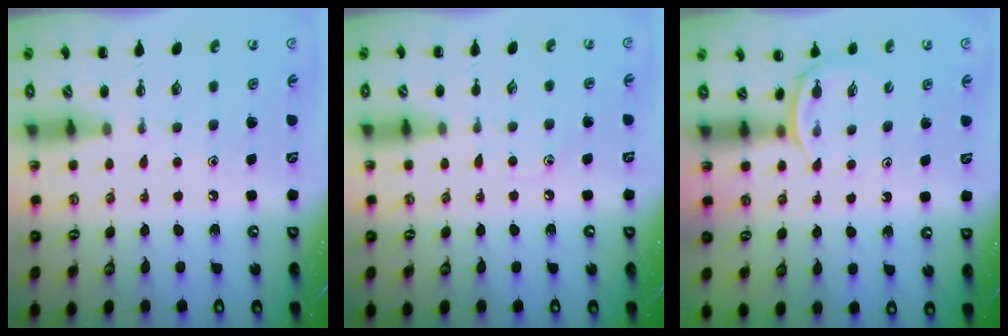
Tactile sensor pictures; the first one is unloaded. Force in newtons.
{"total": 5.7, "press": 5.3, "slide": 2.0}
{"total": 2.6, "press": 2.5, "slide": 0.8}